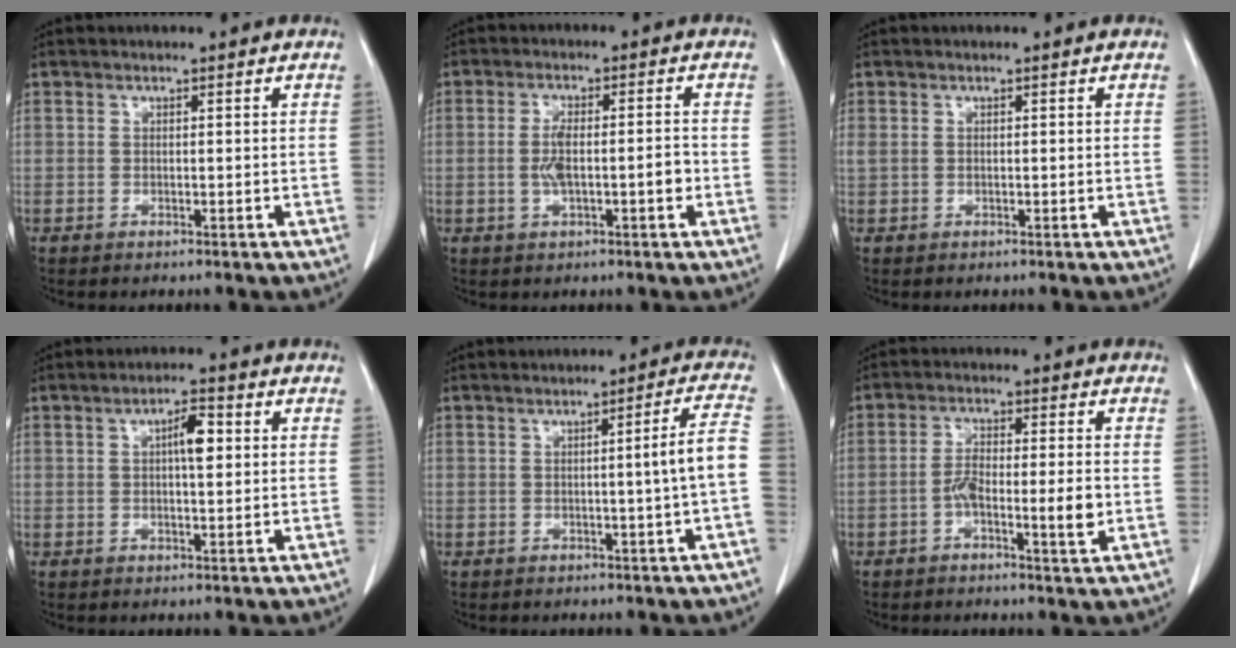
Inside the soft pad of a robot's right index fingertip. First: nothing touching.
{"total": 5.8, "force": [-1.1, 1.5, 5.5], "torque": [-0.108, 0.011, -0.016]}
{"total": 0.7, "force": [0.2, 0.5, 0.5], "torque": [-0.023, 0.013, 0.011]}
{"total": 4.3, "force": [0.9, 1.1, 4.0], "torque": [-0.068, 0.008, 0.012]}
{"total": 5.4, "force": [-0.9, -1.1, 5.2], "torque": [-0.068, 0.006, -0.013]}
{"total": 6.3, "force": [-1.7, 1.0, 6.0], "torque": [-0.108, 0.004, -0.030]}